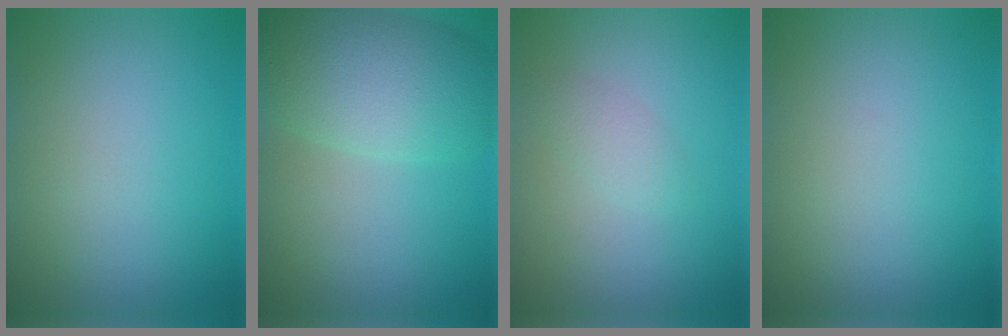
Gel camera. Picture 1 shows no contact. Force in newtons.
{"total": 6.8, "press": 6.8, "slide": 0.4}
{"total": 1.4, "press": 1.4, "slide": 0.1}
{"total": 0.0}